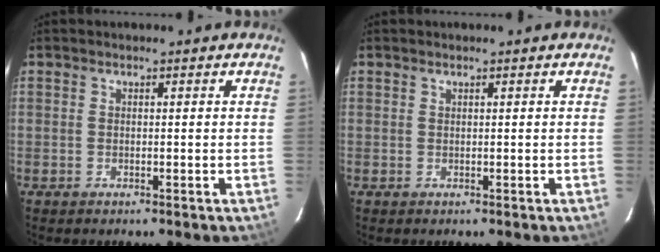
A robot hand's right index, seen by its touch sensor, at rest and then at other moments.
{"total": 0.0}